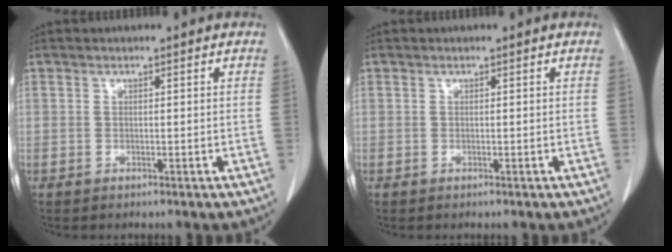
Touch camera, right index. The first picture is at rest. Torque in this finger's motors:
{"motor_torque": [0.00, 0.00, 0.00, 0.00]}